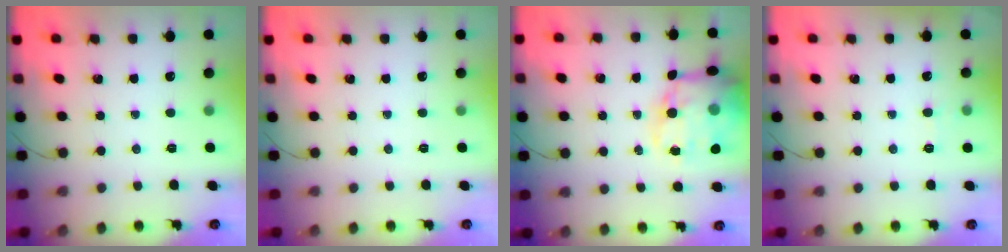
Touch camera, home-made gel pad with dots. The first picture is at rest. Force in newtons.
{"total": 0.0}
{"total": 19.5, "press": 19.0, "slide": 4.4}
{"total": 5.4, "press": 5.1, "slide": 1.8}